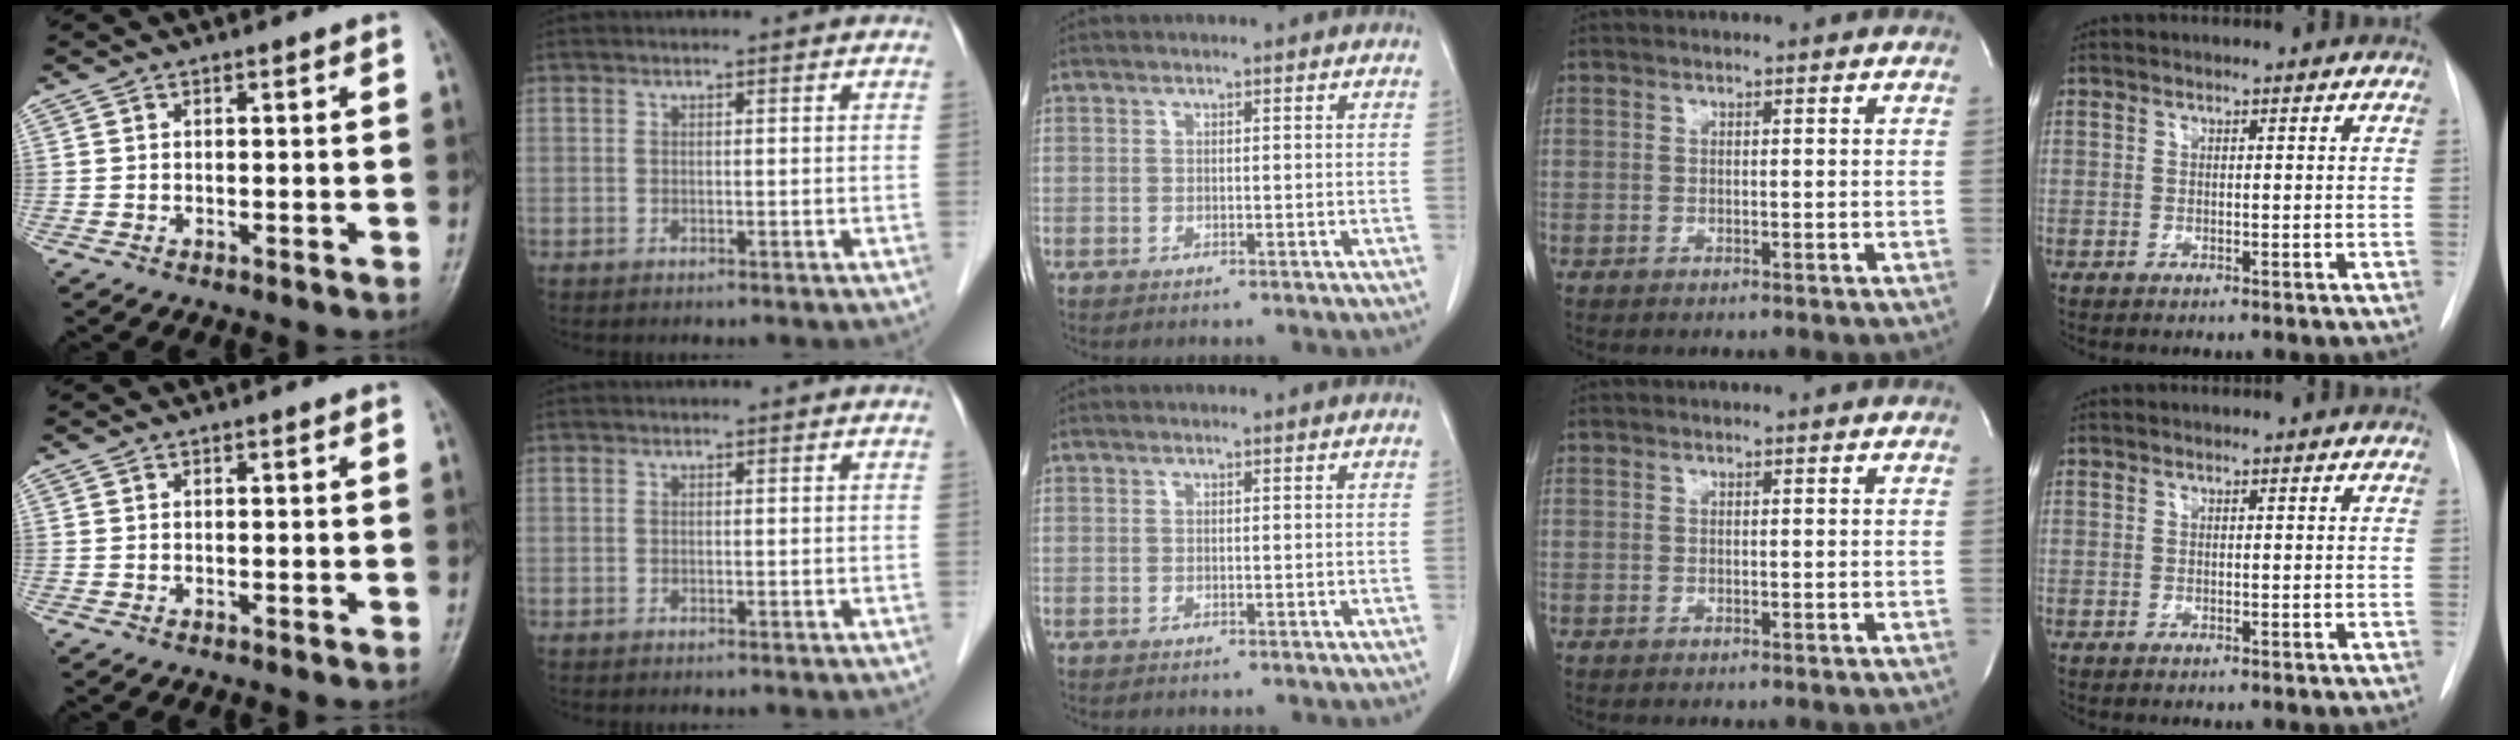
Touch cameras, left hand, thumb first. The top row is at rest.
{}